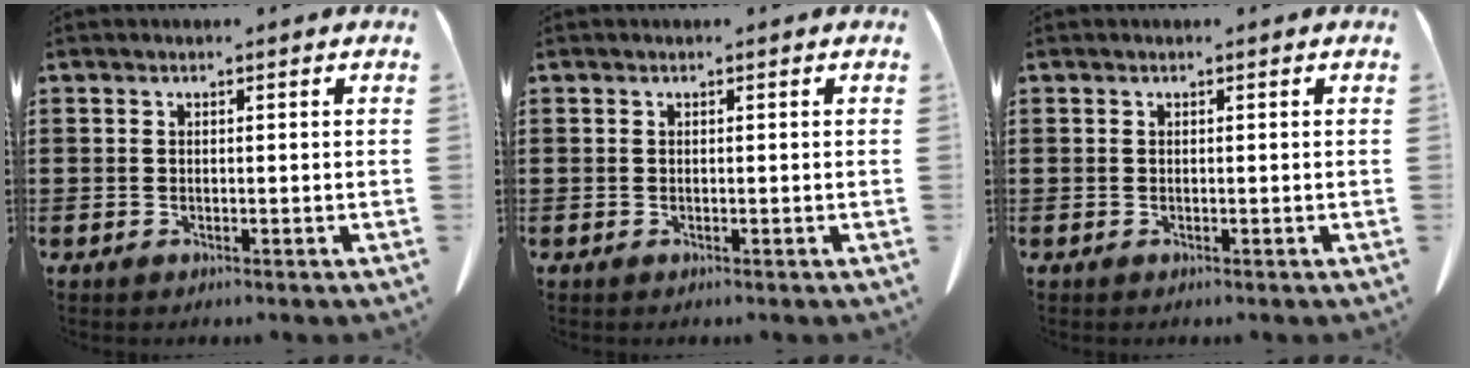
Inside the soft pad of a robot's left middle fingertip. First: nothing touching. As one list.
[{"total": 0.0}, {"total": 0.0}]